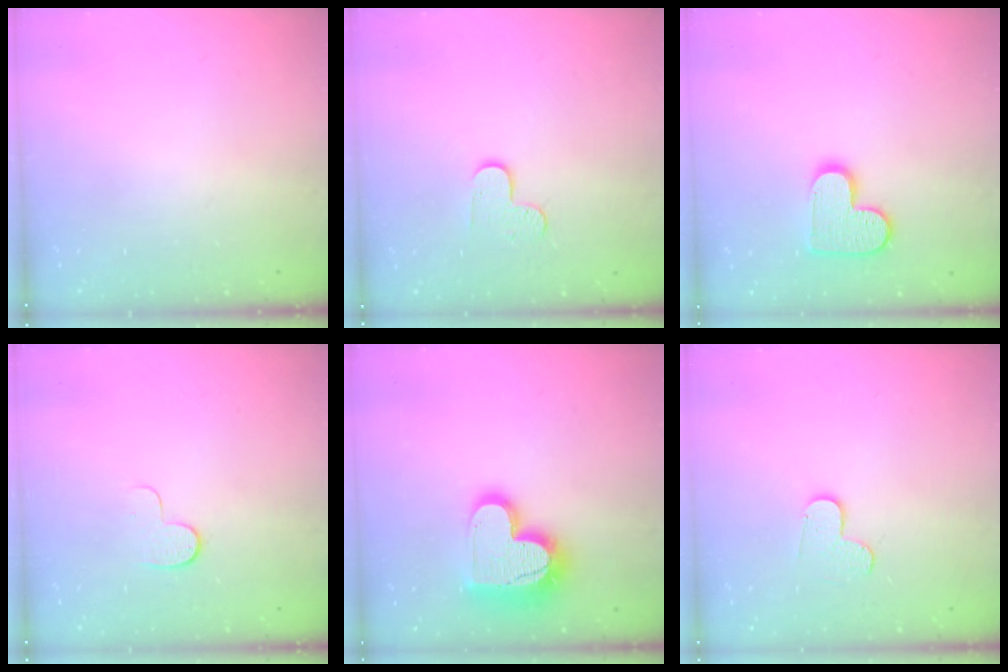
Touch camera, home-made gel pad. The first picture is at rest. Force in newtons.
{"total": 5.5, "press": 5.5, "slide": 0.4}
{"total": 11.7, "press": 11.6, "slide": 0.6}
{"total": 5.7, "press": 5.7, "slide": 0.6}
{"total": 17.7, "press": 17.7, "slide": 1.5}
{"total": 4.1, "press": 4.1, "slide": 0.3}